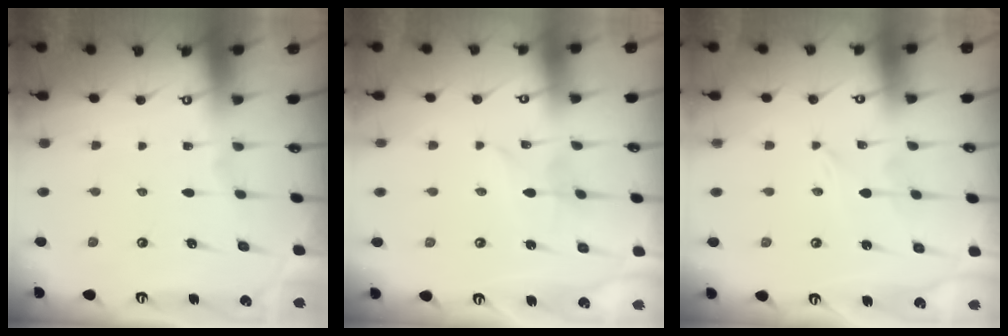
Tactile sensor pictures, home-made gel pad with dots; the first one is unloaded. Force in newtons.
{"total": 1.9, "press": 1.9, "slide": 0.2}
{"total": 0.0}